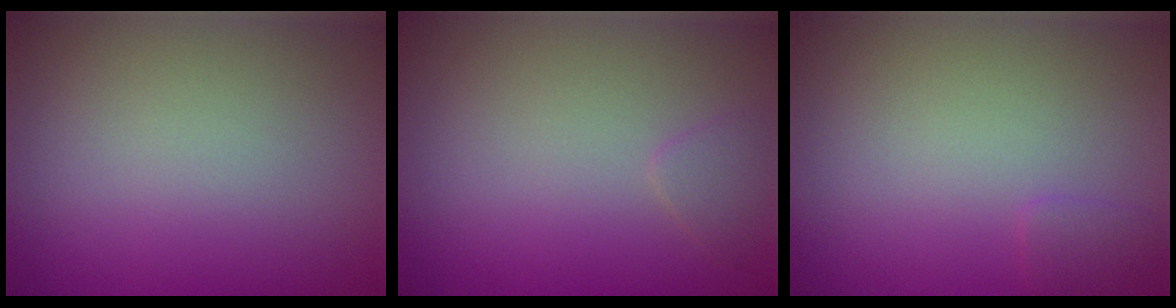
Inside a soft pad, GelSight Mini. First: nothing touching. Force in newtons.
{"total": 0.9, "press": 0.9, "slide": 0.1}
{"total": 0.9, "press": 0.9, "slide": 0.1}